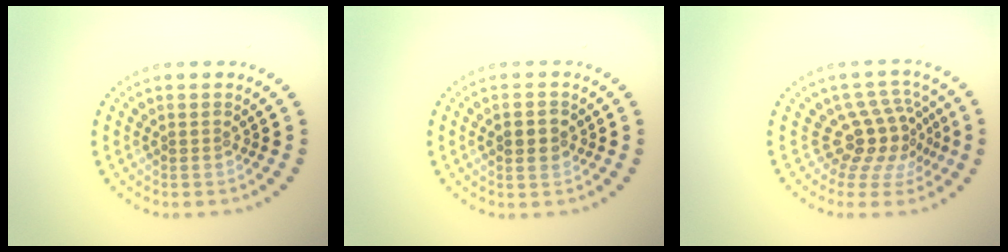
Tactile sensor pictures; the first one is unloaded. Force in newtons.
{"total": 2.6, "press": 2.5, "slide": 0.1}
{"total": 4.0, "press": 2.8, "slide": 2.8}